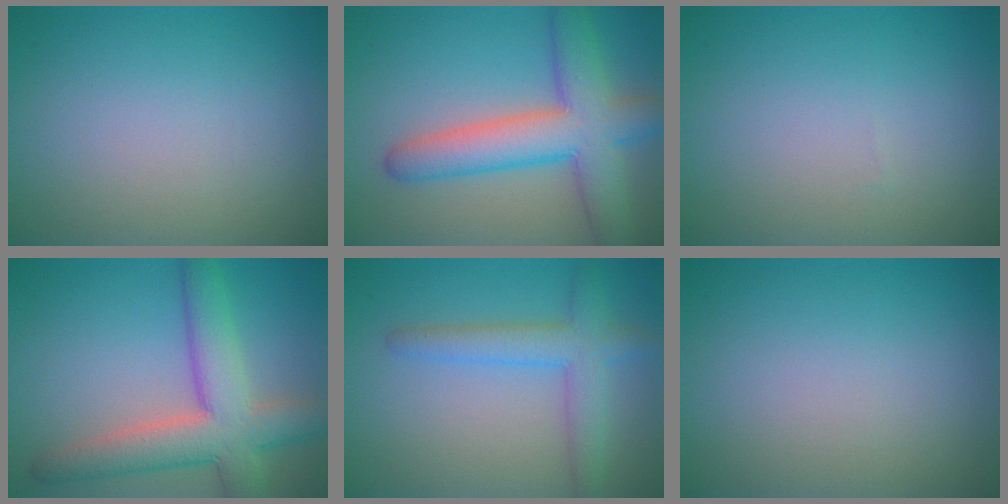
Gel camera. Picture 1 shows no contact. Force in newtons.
{"total": 7.9, "press": 7.9, "slide": 0.4}
{"total": 0.0}
{"total": 7.5, "press": 7.5, "slide": 0.6}
{"total": 3.9, "press": 3.9, "slide": 0.2}
{"total": 0.0}